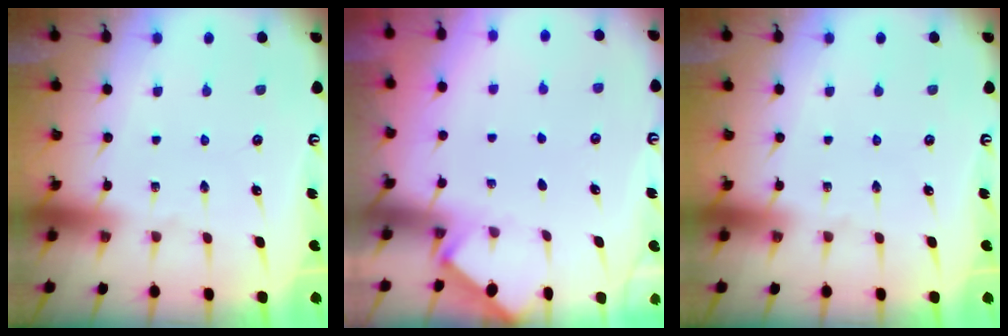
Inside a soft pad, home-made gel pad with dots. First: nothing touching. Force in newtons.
{"total": 1.7, "press": 1.6, "slide": 0.2}
{"total": 0.0}